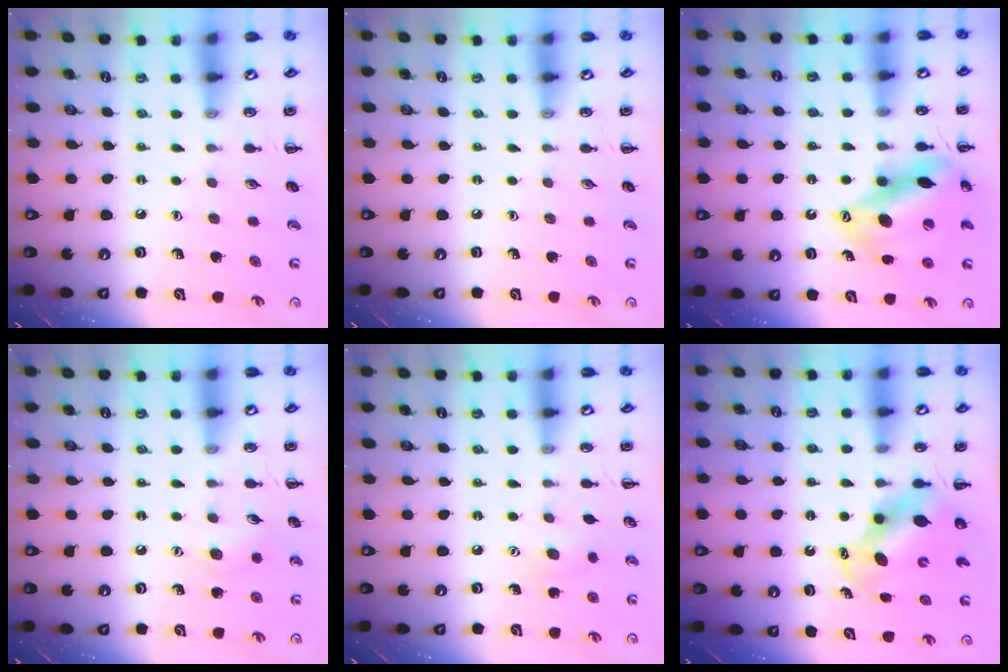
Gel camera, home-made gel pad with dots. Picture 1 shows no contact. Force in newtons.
{"total": 0.0}
{"total": 15.2, "press": 14.8, "slide": 3.7}
{"total": 5.8, "press": 5.6, "slide": 1.4}
{"total": 5.8, "press": 5.6, "slide": 1.5}
{"total": 6.4, "press": 6.3, "slide": 0.9}